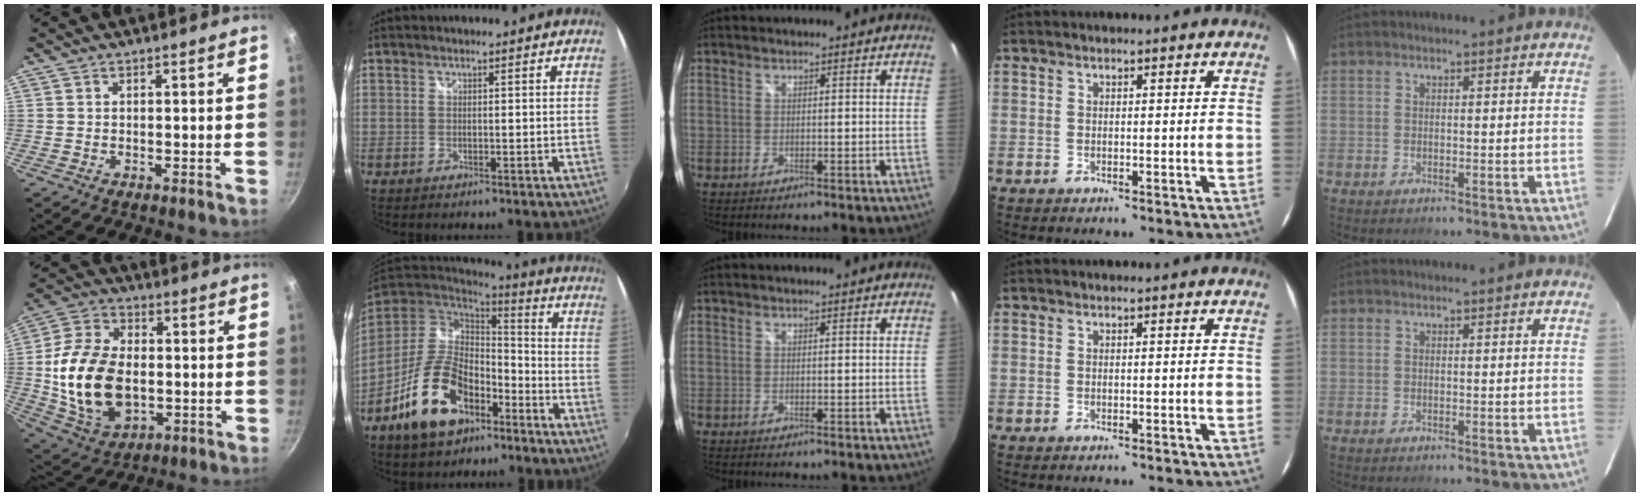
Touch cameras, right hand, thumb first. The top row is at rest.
{"thumb": {"total": 19.2, "force": [-1.3, 12.7, 14.4], "torque": [-0.260, 0.009, -0.015]}, "index": {"total": 16.9, "force": [-9.2, 9.5, 10.5], "torque": [-0.216, 0.003, -0.151]}}